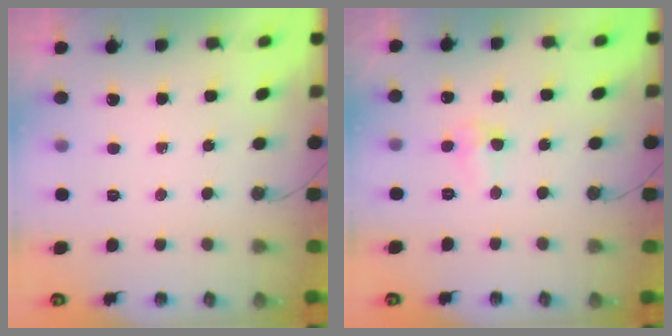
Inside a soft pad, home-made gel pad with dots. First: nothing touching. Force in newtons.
{"total": 3.3, "press": 3.3, "slide": 0.7}